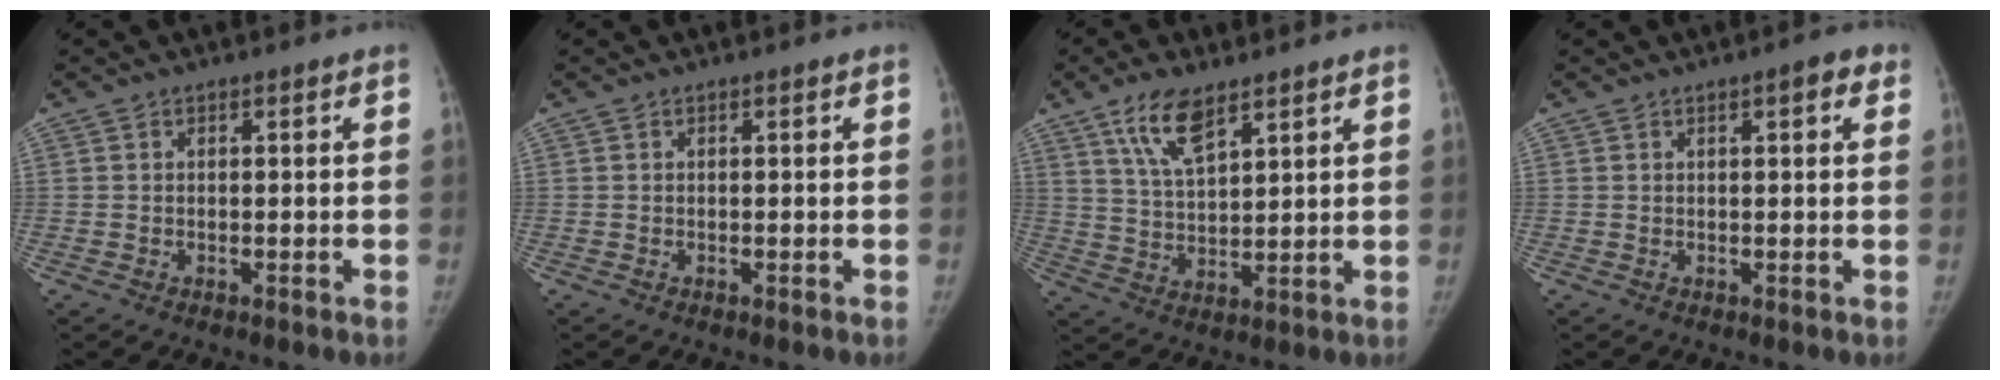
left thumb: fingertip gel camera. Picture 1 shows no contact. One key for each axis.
{"total": 0.0}
{"total": 8.9, "fx": 5.6, "fy": 3.4, "fz": 6.1, "tx": -0.104, "ty": -0.028, "tz": 0.112}
{"total": 3.0, "fx": 1.4, "fy": 0.9, "fz": 2.5, "tx": -0.026, "ty": 0.000, "tz": 0.014}